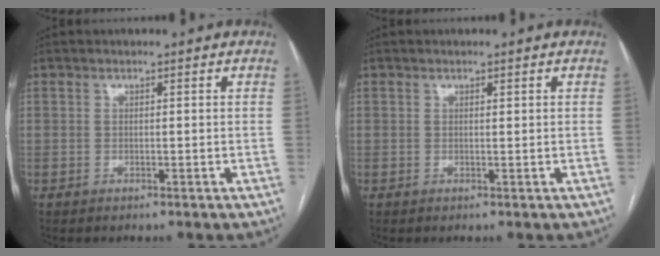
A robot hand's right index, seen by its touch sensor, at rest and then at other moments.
{"total": 0.0}